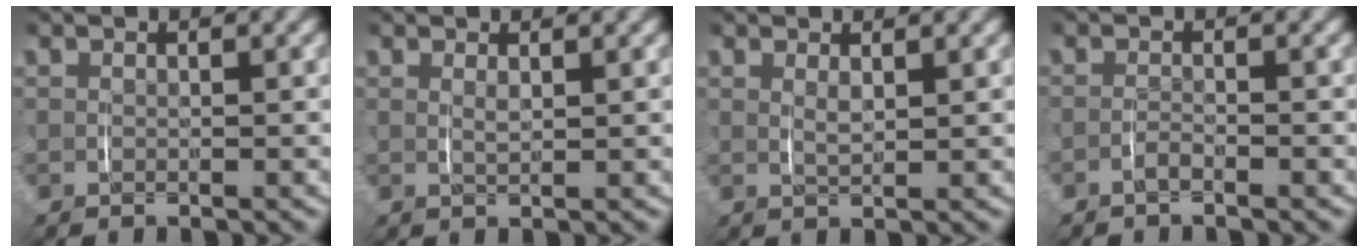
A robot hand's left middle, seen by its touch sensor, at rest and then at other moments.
{"total": 0.9, "force": [0.6, -0.1, 0.6], "torque": [-0.011, -0.006, 0.014]}
{"total": 1.3, "force": [0.8, 0.2, 1.0], "torque": [-0.020, -0.007, 0.017]}
{"total": 1.2, "force": [-1.2, -0.2, 0.2], "torque": [-0.007, -0.001, -0.024]}